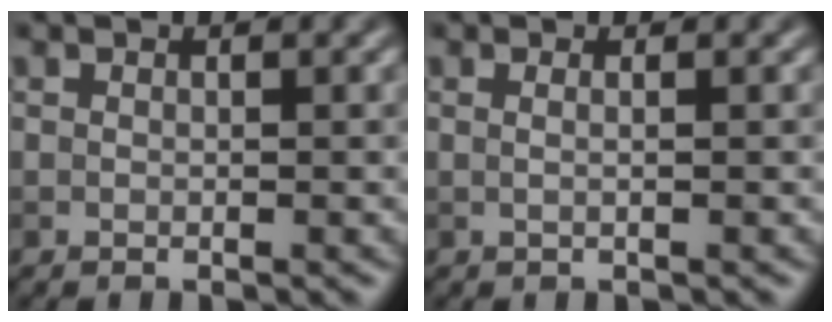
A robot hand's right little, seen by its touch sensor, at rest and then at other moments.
{"total": 1.1, "force": [0.4, 0.4, 1.0], "torque": [-0.006, -0.006, -0.006]}